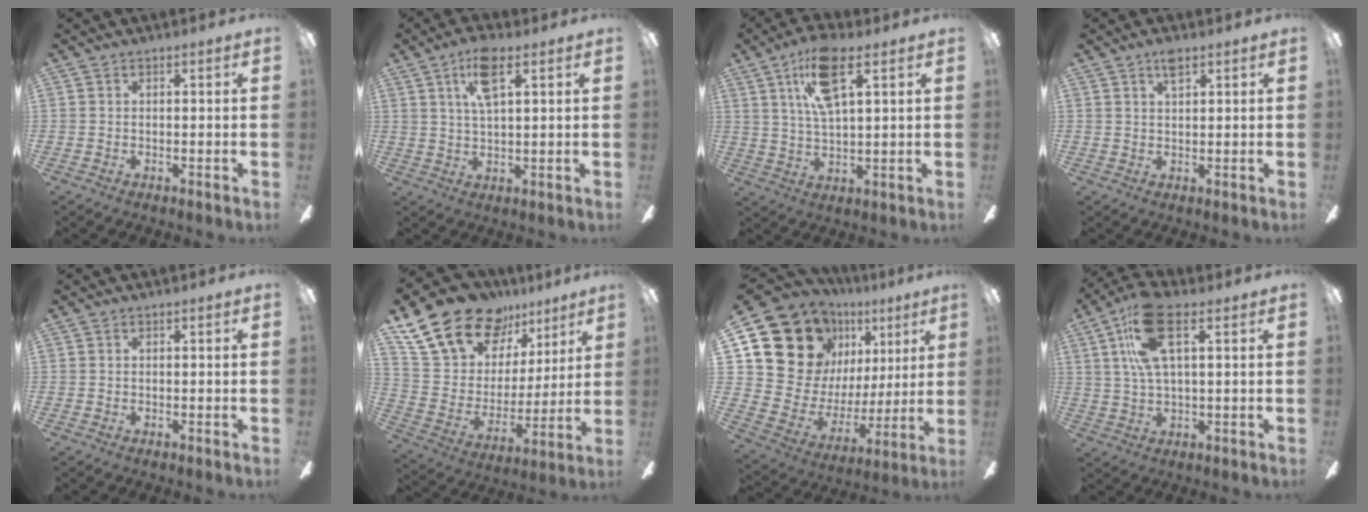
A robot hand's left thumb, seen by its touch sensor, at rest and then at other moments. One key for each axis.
{"total": 7.9, "fx": 4.1, "fy": 2.6, "fz": 6.3, "tx": -0.117, "ty": 0.001, "tz": 0.068}
{"total": 11.7, "fx": 6.1, "fy": 4.0, "fz": 9.1, "tx": -0.162, "ty": -0.002, "tz": 0.105}
{"total": 3.1, "fx": 2.0, "fy": 1.1, "fz": 2.0, "tx": -0.038, "ty": 0.001, "tz": 0.034}
{"total": 0.0}
{"total": 22.0, "fx": 15.0, "fy": 13.1, "fz": 9.3, "tx": -0.172, "ty": -0.088, "tz": 0.288}
{"total": 20.0, "fx": 11.2, "fy": 14.5, "fz": 8.1, "tx": -0.160, "ty": -0.072, "tz": 0.231}
{"total": 14.2, "fx": 5.6, "fy": 5.9, "fz": 11.6, "tx": -0.215, "ty": 0.004, "tz": 0.101}